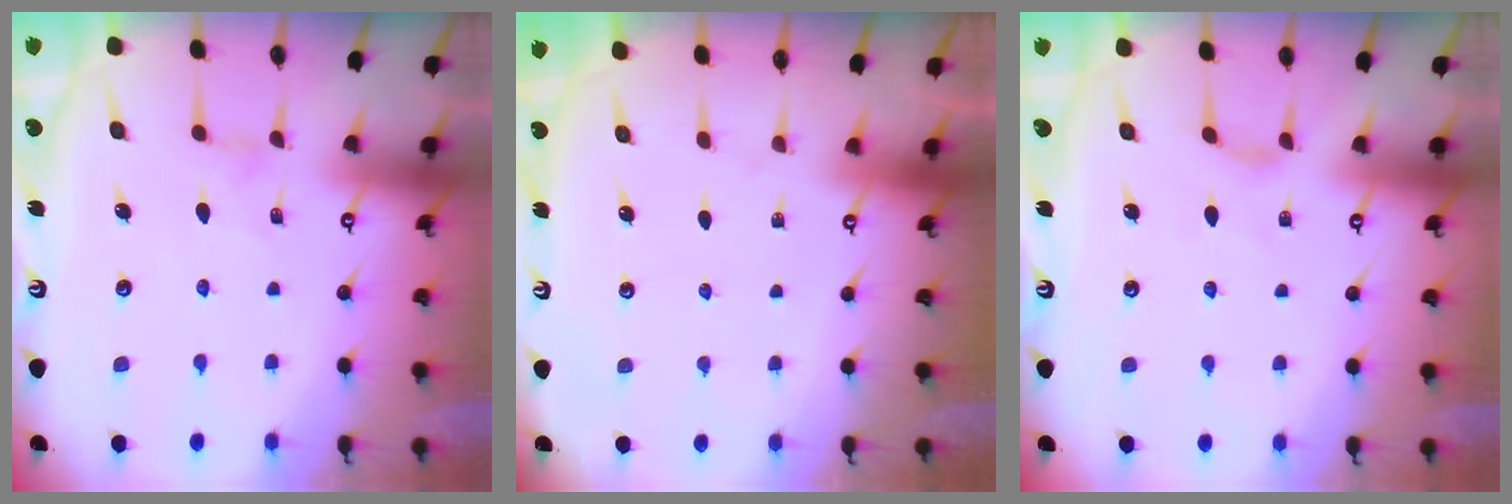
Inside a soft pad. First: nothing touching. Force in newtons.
{"total": 0.0}
{"total": 2.0, "press": 2.0, "slide": 0.3}